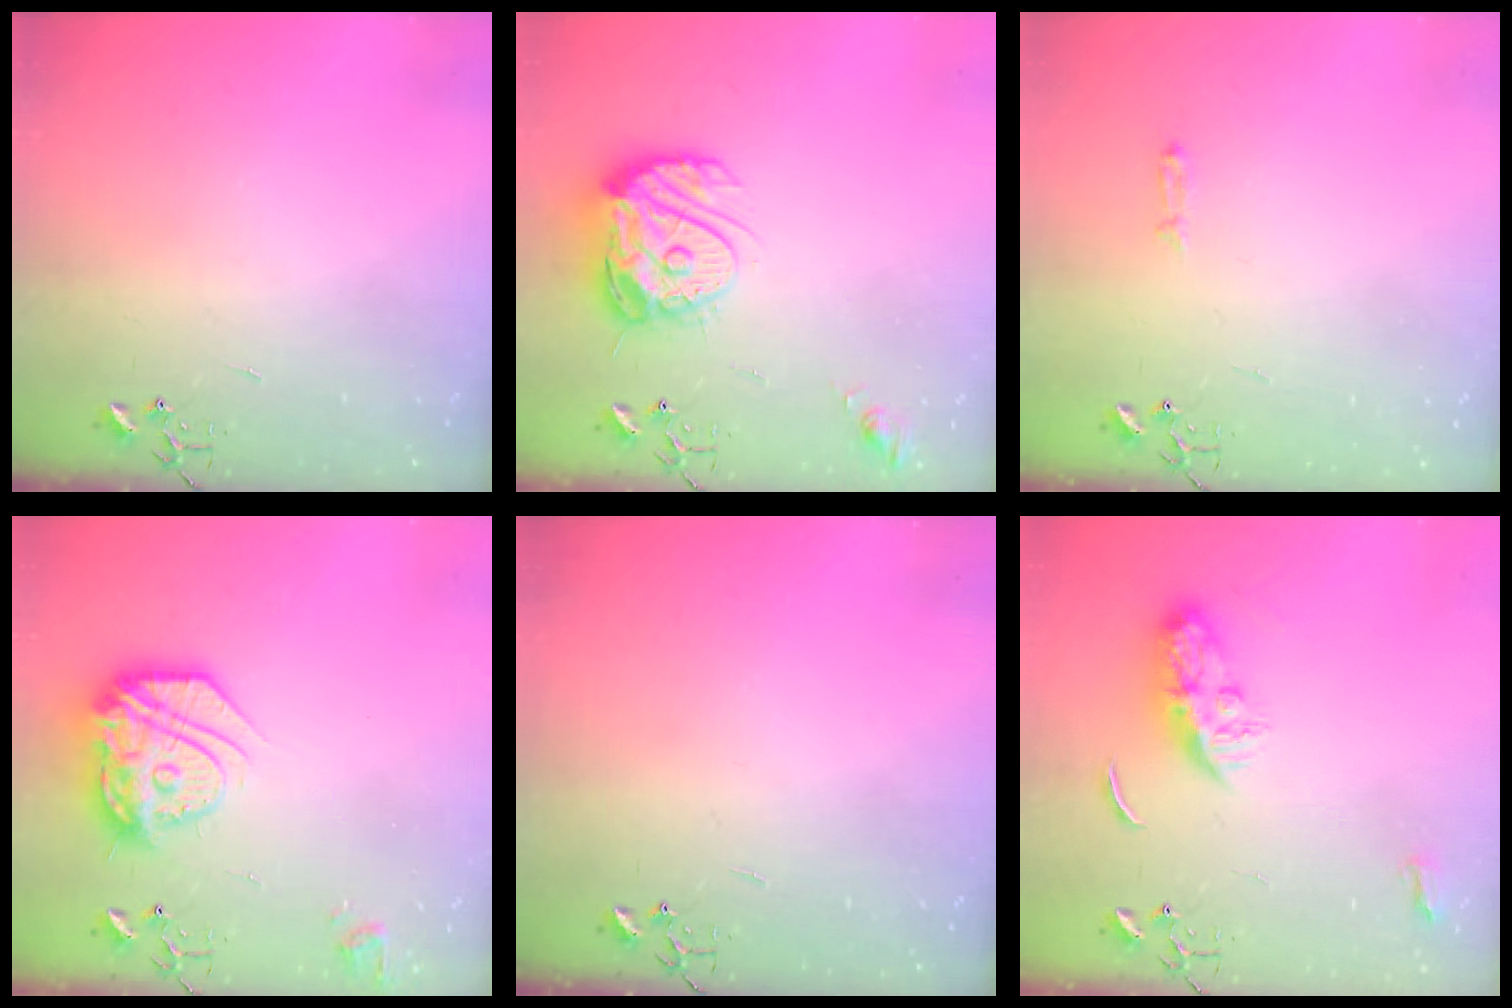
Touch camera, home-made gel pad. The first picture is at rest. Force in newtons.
{"total": 16.7, "press": 16.6, "slide": 1.5}
{"total": 3.0, "press": 2.9, "slide": 0.5}
{"total": 21.8, "press": 21.8, "slide": 1.8}
{"total": 0.0}
{"total": 9.1, "press": 9.1, "slide": 0.4}